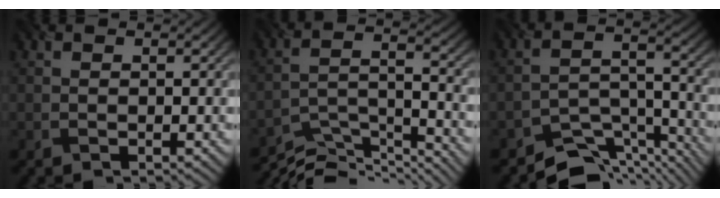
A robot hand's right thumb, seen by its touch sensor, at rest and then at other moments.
{"total": 9.0, "force": [-7.8, 2.0, 4.1], "torque": [-0.078, -0.002, -0.141]}
{"total": 8.4, "force": [-7.3, 2.8, 2.8], "torque": [-0.037, -0.006, -0.129]}